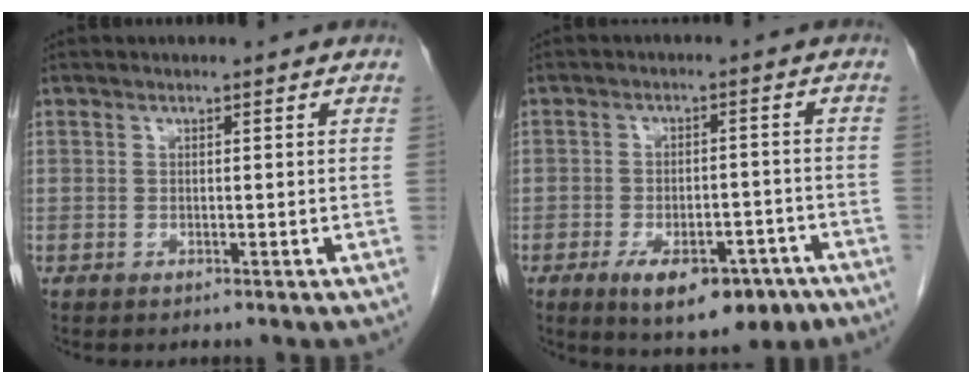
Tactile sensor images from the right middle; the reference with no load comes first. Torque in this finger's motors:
{"motor_torque": [1.42, -0.72, 0.43, 0.10]}